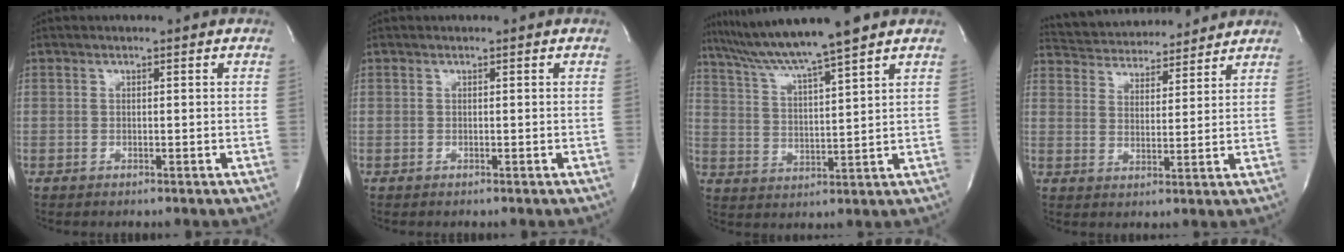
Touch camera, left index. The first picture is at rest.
{"total": 0.0}
{"total": 11.7, "force": [9.8, -1.3, 6.4], "torque": [-0.115, 0.015, 0.170]}
{"total": 14.1, "force": [13.2, 3.2, 3.5], "torque": [-0.060, 0.024, 0.202]}